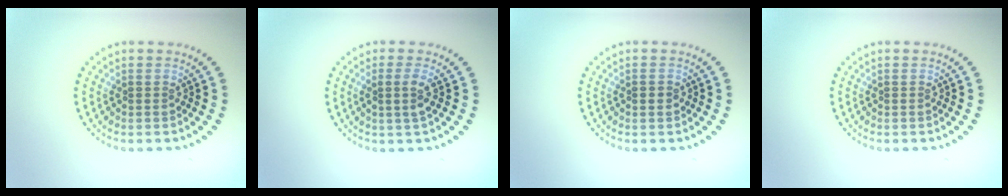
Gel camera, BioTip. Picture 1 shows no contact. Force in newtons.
{"total": 1.3, "press": 1.1, "slide": 0.7}
{"total": 1.3, "press": 1.3, "slide": 0.1}
{"total": 0.0}